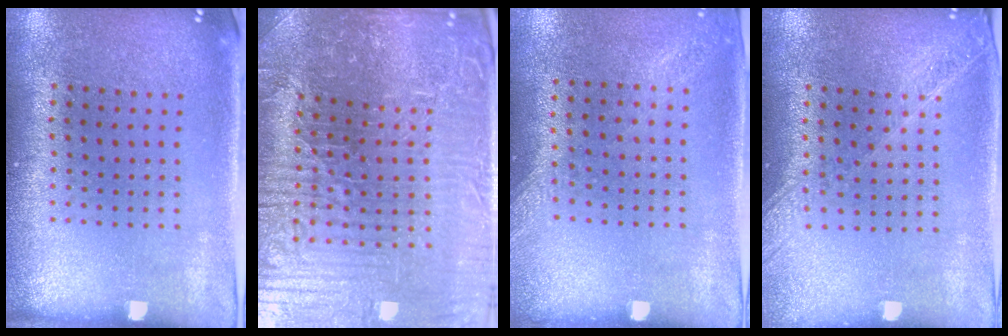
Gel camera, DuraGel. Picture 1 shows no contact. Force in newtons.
{"total": 5.9, "press": 5.6, "slide": 1.9}
{"total": 1.4, "press": 1.3, "slide": 0.4}
{"total": 1.7, "press": 1.5, "slide": 0.8}